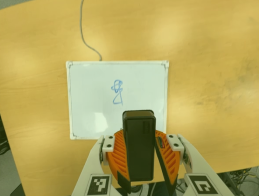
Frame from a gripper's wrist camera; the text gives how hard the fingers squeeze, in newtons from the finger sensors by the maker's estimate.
{"total": 8.6, "left": 8.8, "right": 8.4}